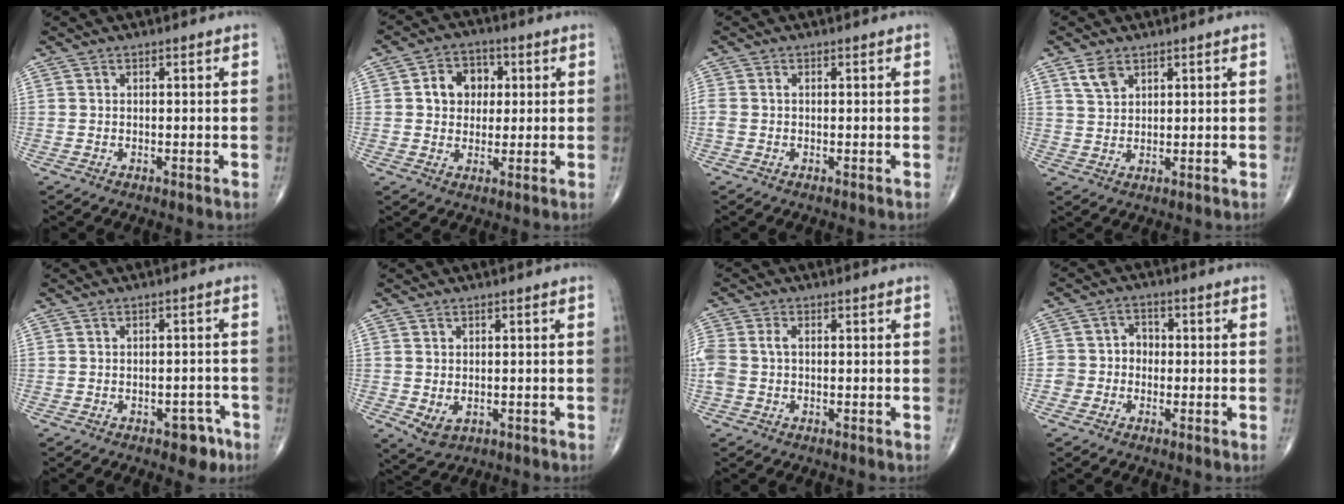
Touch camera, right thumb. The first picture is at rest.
{"total": 7.5, "force": [1.4, 6.1, 4.1], "torque": [-0.029, 0.007, 0.018]}
{"total": 1.7, "force": [-0.1, 1.1, 1.3], "torque": [-0.042, 0.006, -0.004]}
{"total": 3.8, "force": [2.3, 2.2, 2.0], "torque": [-0.031, -0.009, 0.051]}
{"total": 4.1, "force": [-2.4, 2.3, 2.3], "torque": [-0.009, 0.017, -0.027]}
{"total": 3.6, "force": [-0.5, 2.5, 2.5], "torque": [-0.039, -0.007, 0.005]}
{"total": 4.8, "force": [-0.1, 3.1, 3.7], "torque": [-0.108, 0.014, -0.003]}
{"total": 4.5, "force": [-1.1, 4.2, 1.4], "torque": [0.001, 0.024, -0.028]}